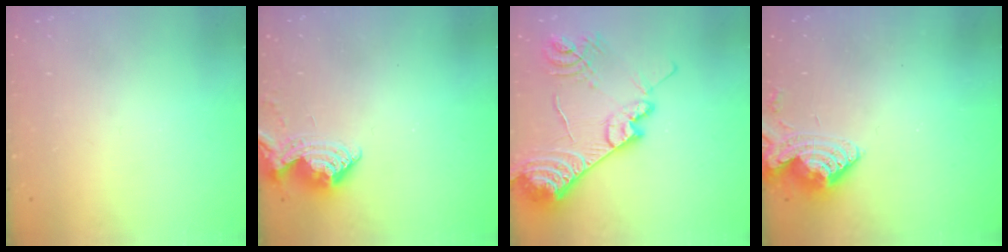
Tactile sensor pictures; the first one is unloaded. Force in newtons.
{"total": 10.4, "press": 10.4, "slide": 0.2}
{"total": 22.4, "press": 22.3, "slide": 2.3}
{"total": 8.9, "press": 8.8, "slide": 0.8}